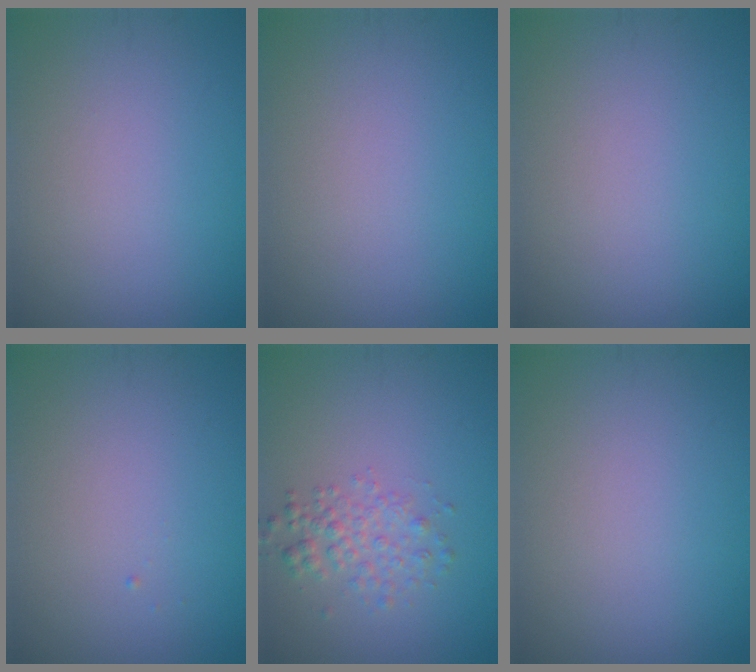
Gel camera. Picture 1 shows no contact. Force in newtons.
{"total": 0.0}
{"total": 0.0}
{"total": 0.0}
{"total": 2.4, "press": 2.4, "slide": 0.1}
{"total": 0.0}